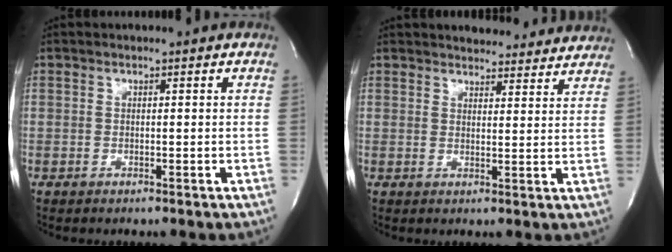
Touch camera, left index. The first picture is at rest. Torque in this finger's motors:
{"motor_torque": [0.28, -0.11, 0.18, 0.09]}